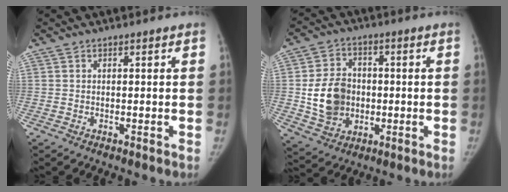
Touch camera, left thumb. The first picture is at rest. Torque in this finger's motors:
{"motor_torque": [0.42, 0.45, 0.40, -0.50, 0.43]}